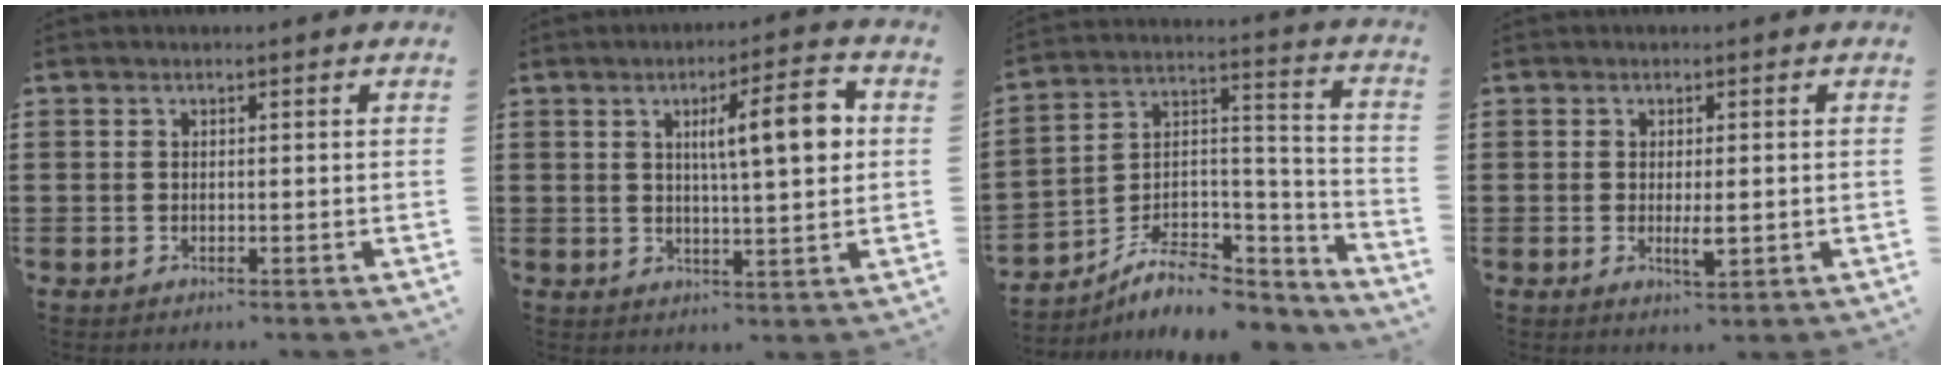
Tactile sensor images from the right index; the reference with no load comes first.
{"total": 8.9, "force": [2.1, 1.5, 8.5], "torque": [-0.139, -0.005, 0.027]}
{"total": 8.3, "force": [-6.3, 4.1, 3.6], "torque": [-0.066, 0.015, -0.116]}
{"total": 3.1, "force": [-0.4, 0.9, 3.0], "torque": [-0.051, -0.002, -0.007]}